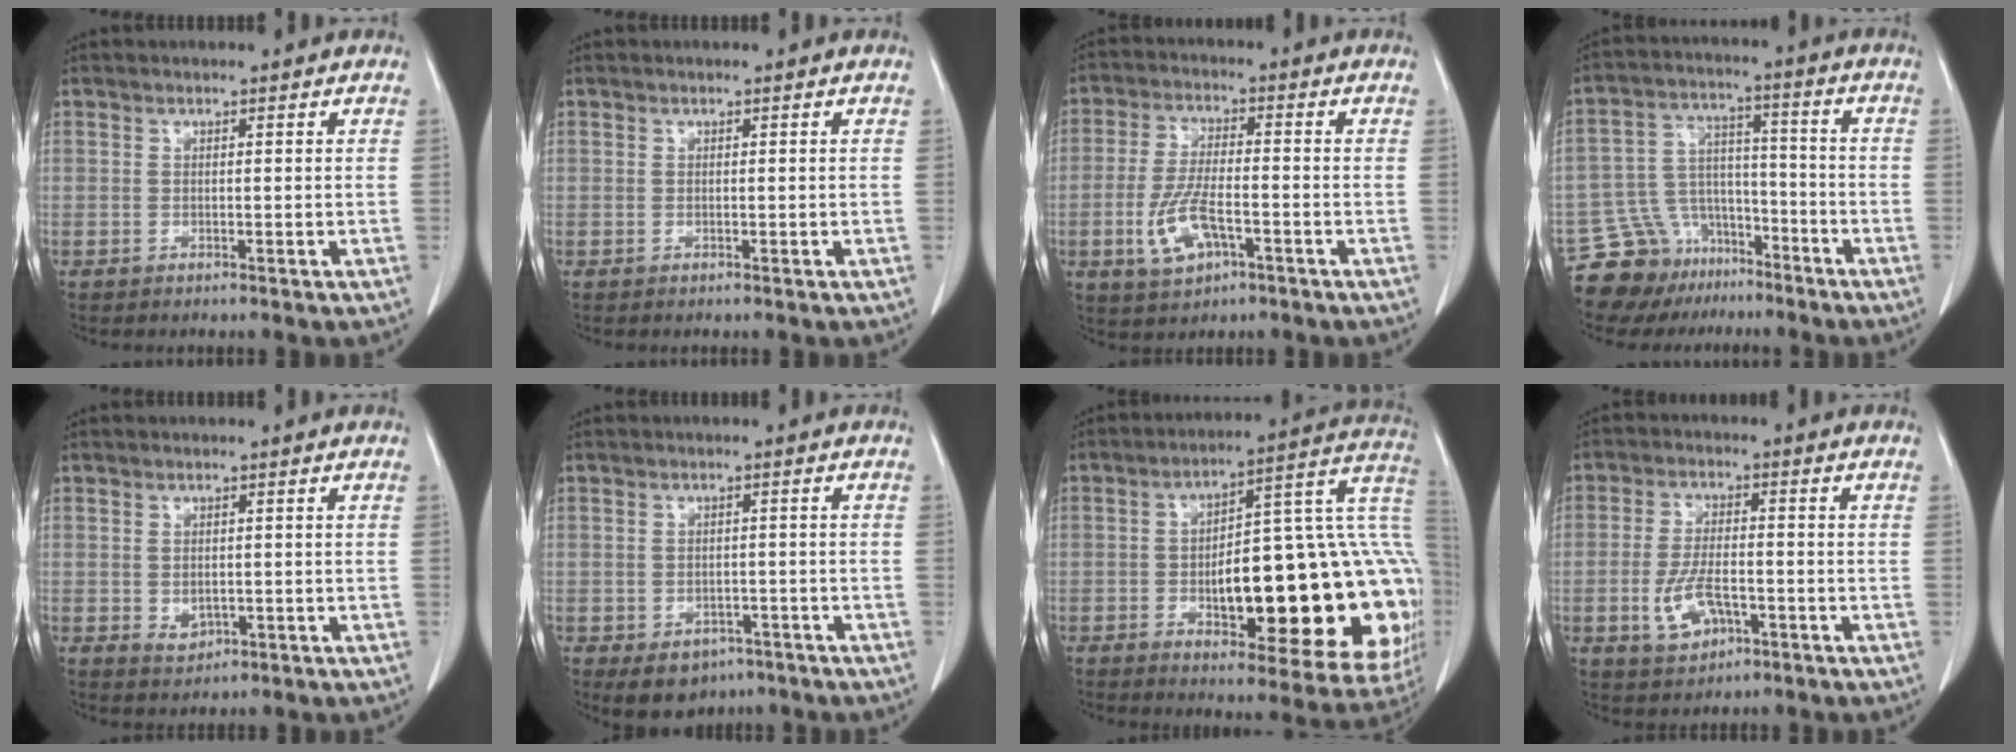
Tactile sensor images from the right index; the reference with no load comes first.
{"total": 0.0}
{"total": 8.0, "force": [-3.0, 3.0, 6.8], "torque": [-0.147, -0.003, -0.050]}
{"total": 12.0, "force": [-9.3, 7.3, 2.2], "torque": [-0.044, 0.054, -0.152]}
{"total": 2.3, "force": [-0.4, 1.7, 1.5], "torque": [-0.026, -0.003, 0.004]}
{"total": 5.7, "force": [-3.4, 4.0, 2.2], "torque": [-0.029, 0.005, -0.037]}
{"total": 31.1, "force": [-3.3, 8.3, 29.8], "torque": [-0.312, 0.036, -0.034]}
{"total": 6.6, "force": [-2.5, 3.2, 5.3], "torque": [-0.108, 0.000, -0.039]}